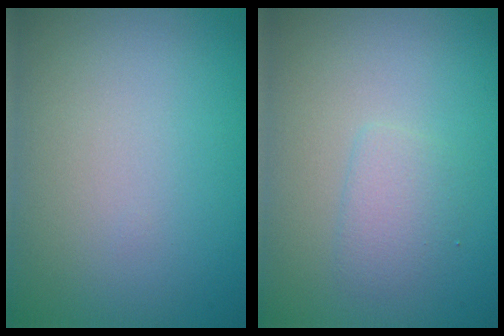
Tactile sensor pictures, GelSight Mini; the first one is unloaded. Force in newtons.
{"total": 1.7, "press": 1.7, "slide": 0.1}